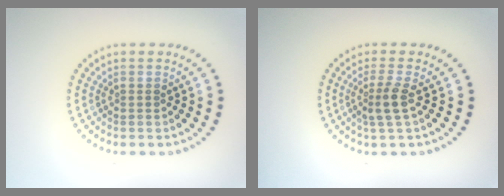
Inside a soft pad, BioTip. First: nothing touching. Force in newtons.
{"total": 2.3, "press": 1.9, "slide": 1.4}